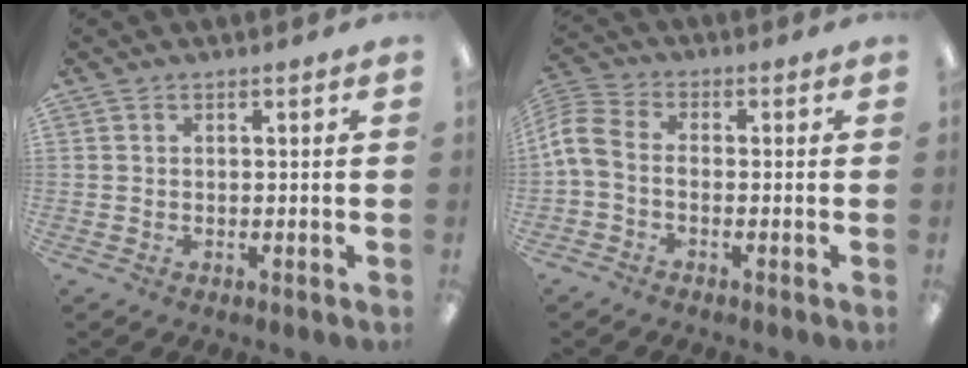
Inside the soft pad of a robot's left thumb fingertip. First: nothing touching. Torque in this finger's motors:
{"motor_torque": [0.04, 0.22, 0.58, 0.86, 0.06]}